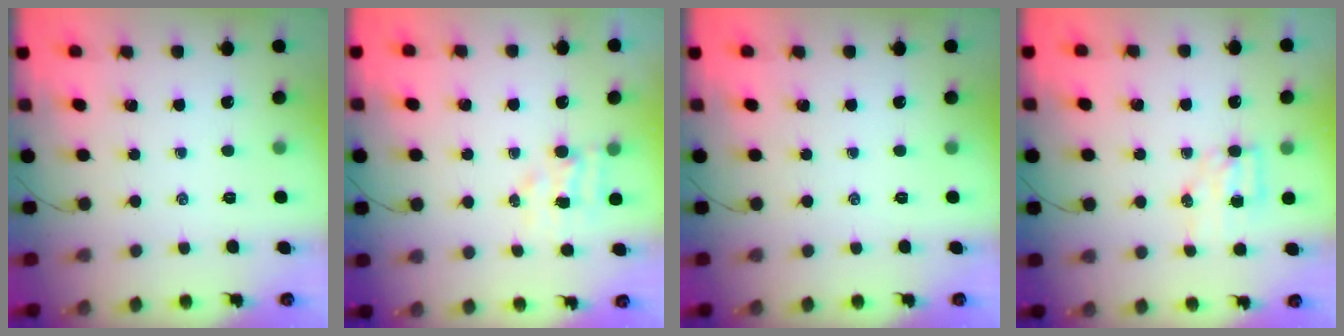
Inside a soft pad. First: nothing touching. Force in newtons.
{"total": 4.0, "press": 3.9, "slide": 0.8}
{"total": 0.0}
{"total": 5.3, "press": 5.2, "slide": 0.6}